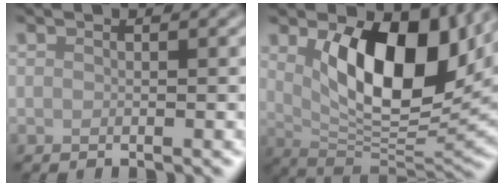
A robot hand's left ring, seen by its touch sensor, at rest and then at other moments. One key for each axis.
{"total": 11.3, "fx": 2.8, "fy": 5.7, "fz": 9.4, "tx": -0.138, "ty": -0.018, "tz": 0.051}